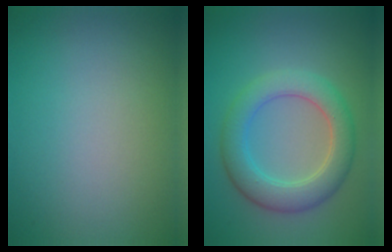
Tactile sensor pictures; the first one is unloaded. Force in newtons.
{"total": 5.0, "press": 5.0, "slide": 0.3}